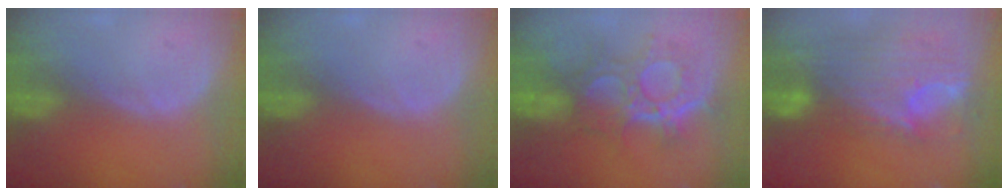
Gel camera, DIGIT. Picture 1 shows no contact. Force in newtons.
{"total": 0.0}
{"total": 9.5, "press": 9.3, "slide": 2.0}
{"total": 12.1, "press": 10.2, "slide": 6.4}